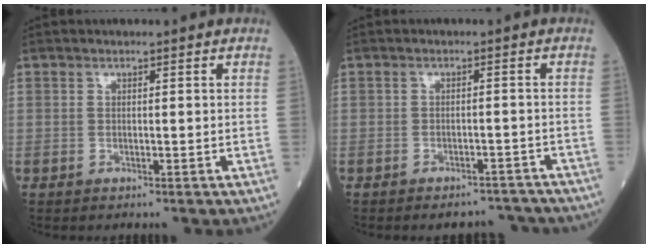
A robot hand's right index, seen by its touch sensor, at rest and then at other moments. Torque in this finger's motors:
{"motor_torque": [1.04, -1.10, 0.14, 0.02]}